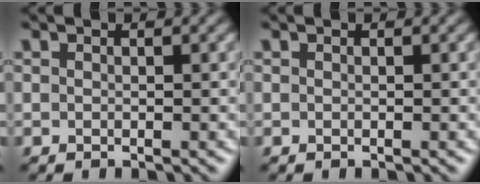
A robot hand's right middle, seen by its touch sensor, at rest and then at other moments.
{"total": 0.0}